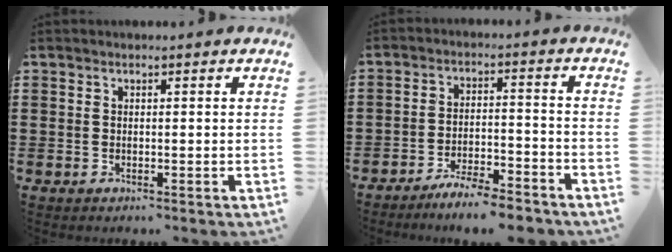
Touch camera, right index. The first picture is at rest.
{"total": 5.6, "force": [-5.3, 0.2, 1.9], "torque": [-0.039, 0.000, -0.104]}